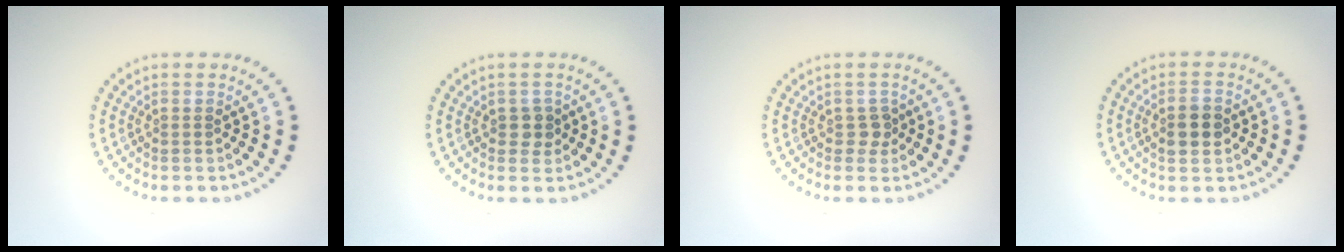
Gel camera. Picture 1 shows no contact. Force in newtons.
{"total": 1.4, "press": 1.4, "slide": 0.4}
{"total": 1.2, "press": 1.0, "slide": 0.6}
{"total": 2.5, "press": 2.4, "slide": 0.3}